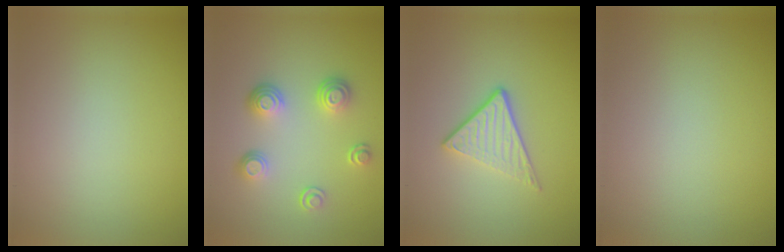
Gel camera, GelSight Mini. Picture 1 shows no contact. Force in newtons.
{"total": 3.4, "press": 2.5, "slide": 2.3}
{"total": 3.2, "press": 2.5, "slide": 2.1}
{"total": 0.0}